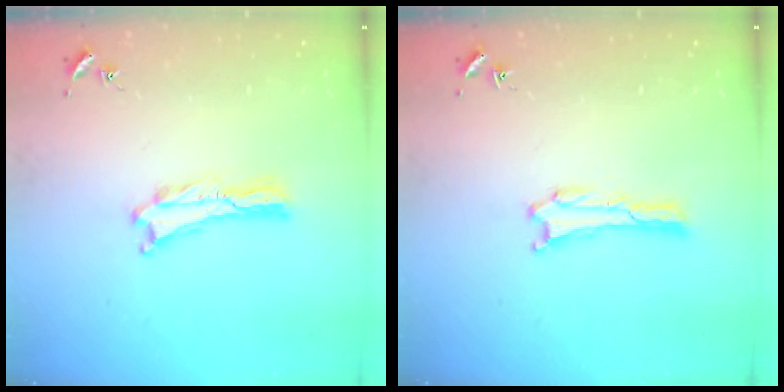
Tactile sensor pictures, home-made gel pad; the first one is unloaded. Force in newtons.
{"total": 0.0}